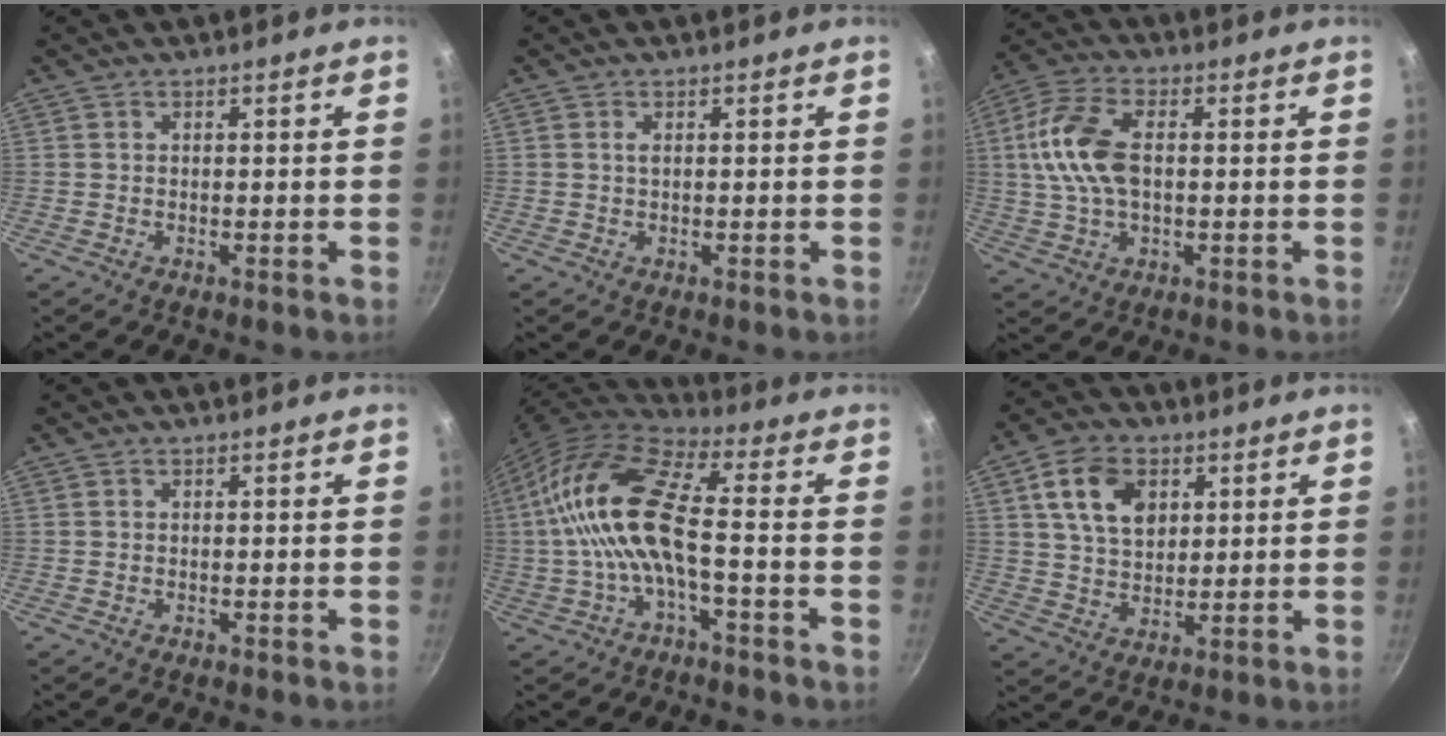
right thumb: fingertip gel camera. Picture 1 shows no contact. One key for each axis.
{"total": 0.6, "fx": 0.2, "fy": 0.2, "fz": 0.6, "tx": -0.010, "ty": 0.000, "tz": 0.004}
{"total": 2.4, "fx": -2.0, "fy": 0.6, "fz": 1.1, "tx": -0.044, "ty": 0.024, "tz": -0.047}
{"total": 0.0}
{"total": 15.8, "fx": -1.7, "fy": 5.9, "fz": 14.5, "tx": -0.295, "ty": 0.039, "tz": -0.048}
{"total": 10.6, "fx": 3.7, "fy": 7.2, "fz": 6.8, "tx": -0.099, "ty": -0.004, "tz": 0.066}